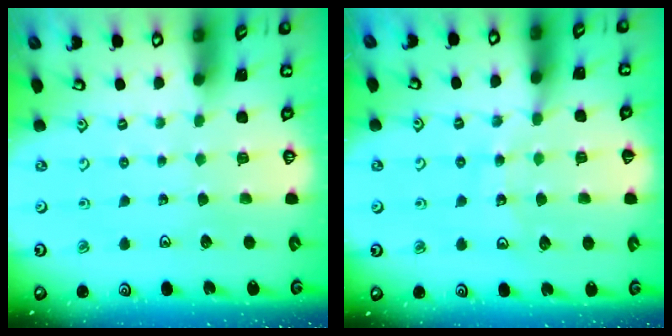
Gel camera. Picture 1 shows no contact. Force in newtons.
{"total": 12.9, "press": 12.6, "slide": 2.8}